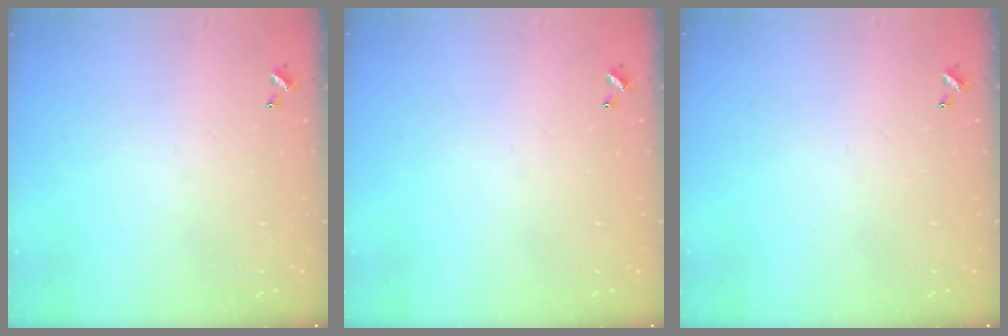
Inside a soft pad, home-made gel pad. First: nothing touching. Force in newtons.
{"total": 0.0}
{"total": 0.0}